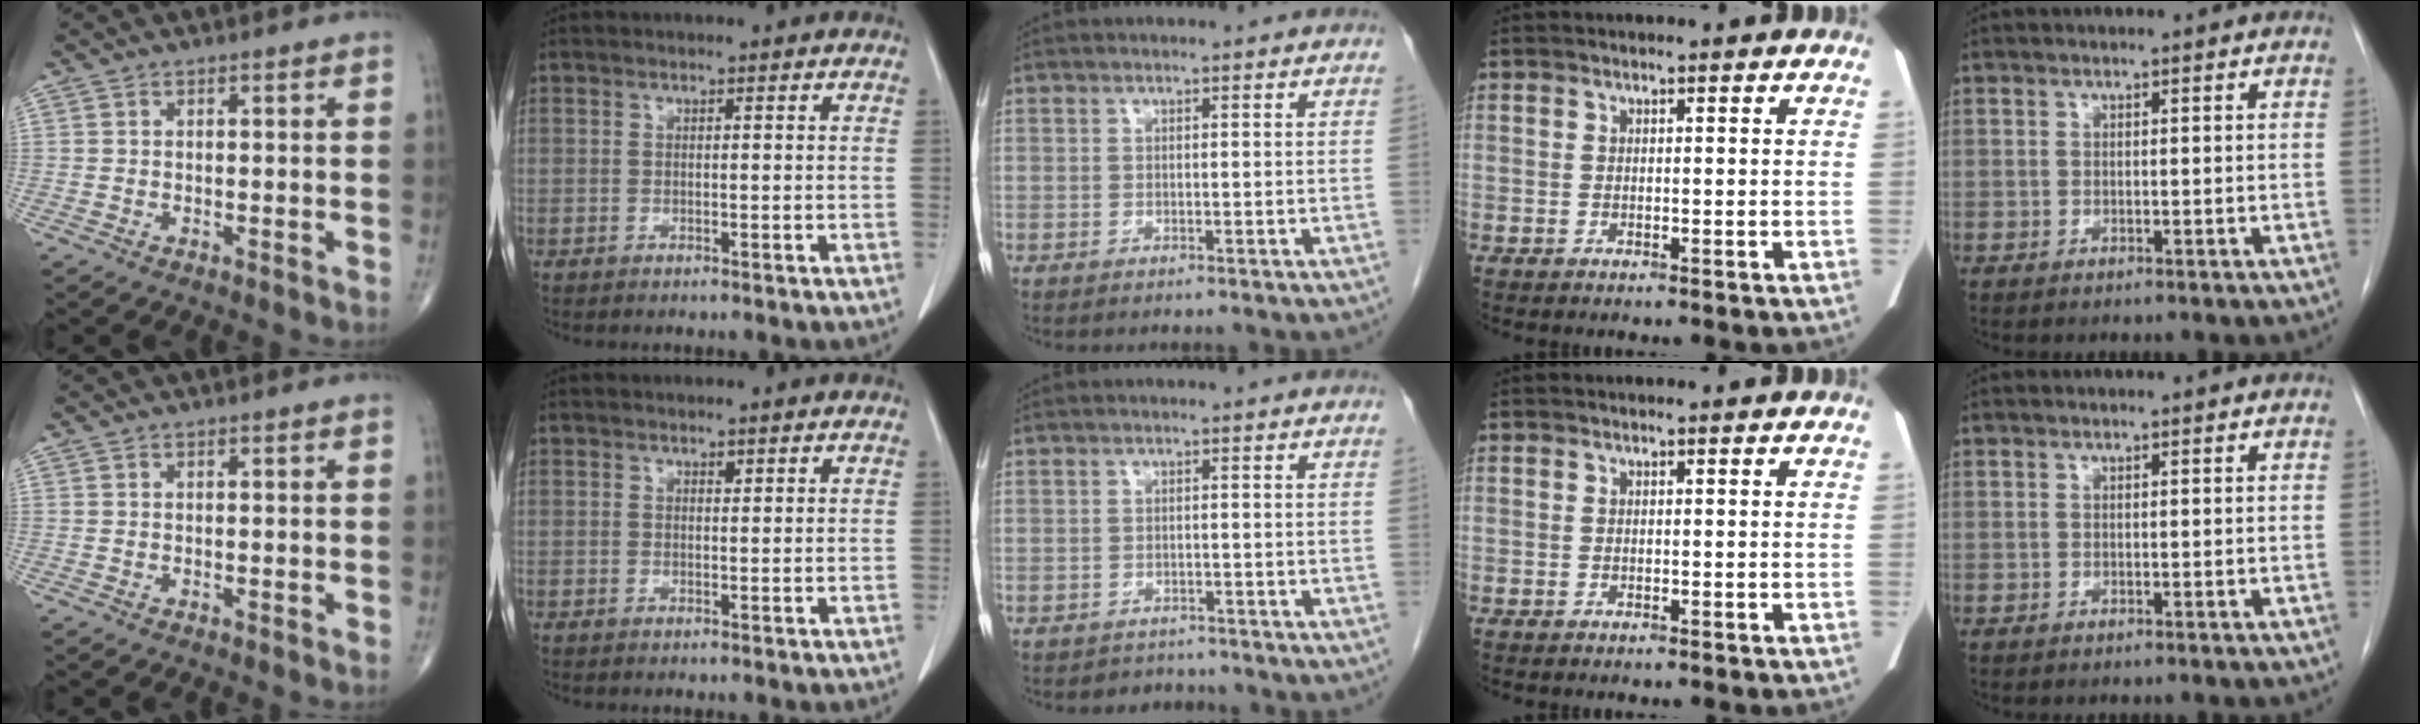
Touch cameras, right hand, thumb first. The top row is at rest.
{"index": {"total": 0.5, "force": [0.4, 0.2, 0.3], "torque": [-0.004, -0.003, 0.004]}, "middle": {"total": 2.2, "force": [-1.9, 0.9, -0.6], "torque": [0.004, 0.000, -0.030]}}